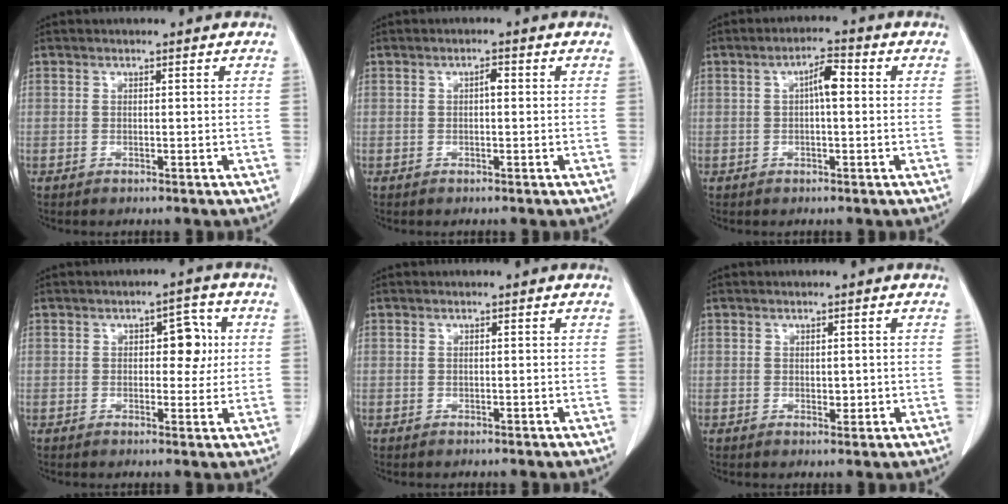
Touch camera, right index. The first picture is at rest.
{"total": 1.2, "force": [0.1, 0.4, 1.1], "torque": [-0.018, 0.004, 0.001]}
{"total": 3.8, "force": [0.5, 0.9, 3.6], "torque": [-0.061, 0.012, 0.004]}
{"total": 5.1, "force": [0.9, 2.6, 4.2], "torque": [-0.051, 0.016, 0.013]}
{"total": 0.0}
{"total": 1.7, "force": [-0.1, 1.0, 1.3], "torque": [-0.017, -0.002, 0.003]}